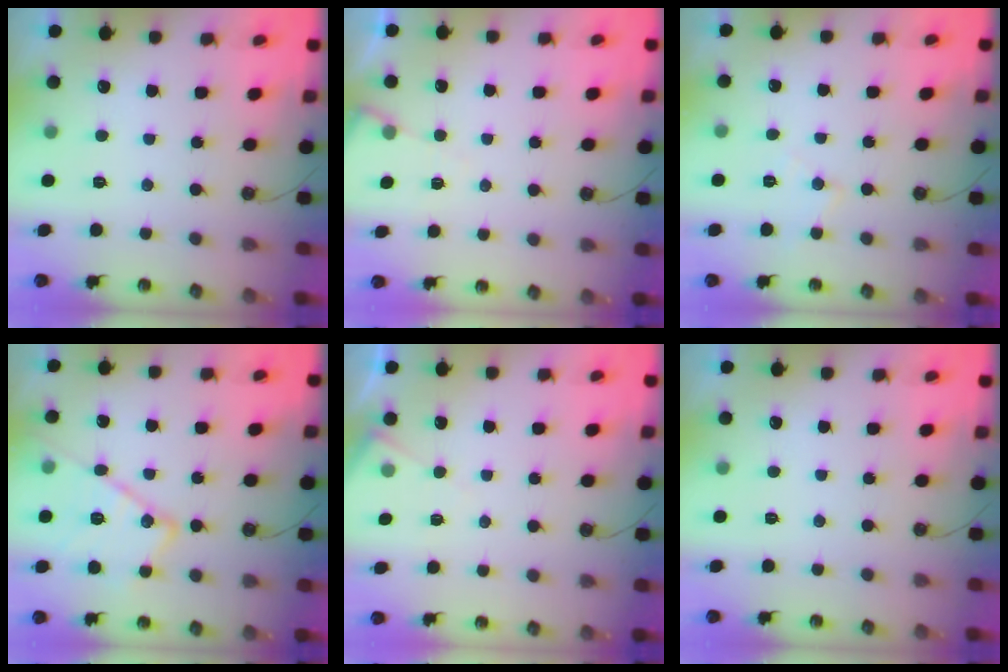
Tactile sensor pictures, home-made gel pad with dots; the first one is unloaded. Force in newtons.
{"total": 5.2, "press": 5.1, "slide": 0.6}
{"total": 5.5, "press": 5.4, "slide": 0.8}
{"total": 15.9, "press": 15.9, "slide": 0.9}
{"total": 5.8, "press": 5.8, "slide": 0.8}
{"total": 0.0}